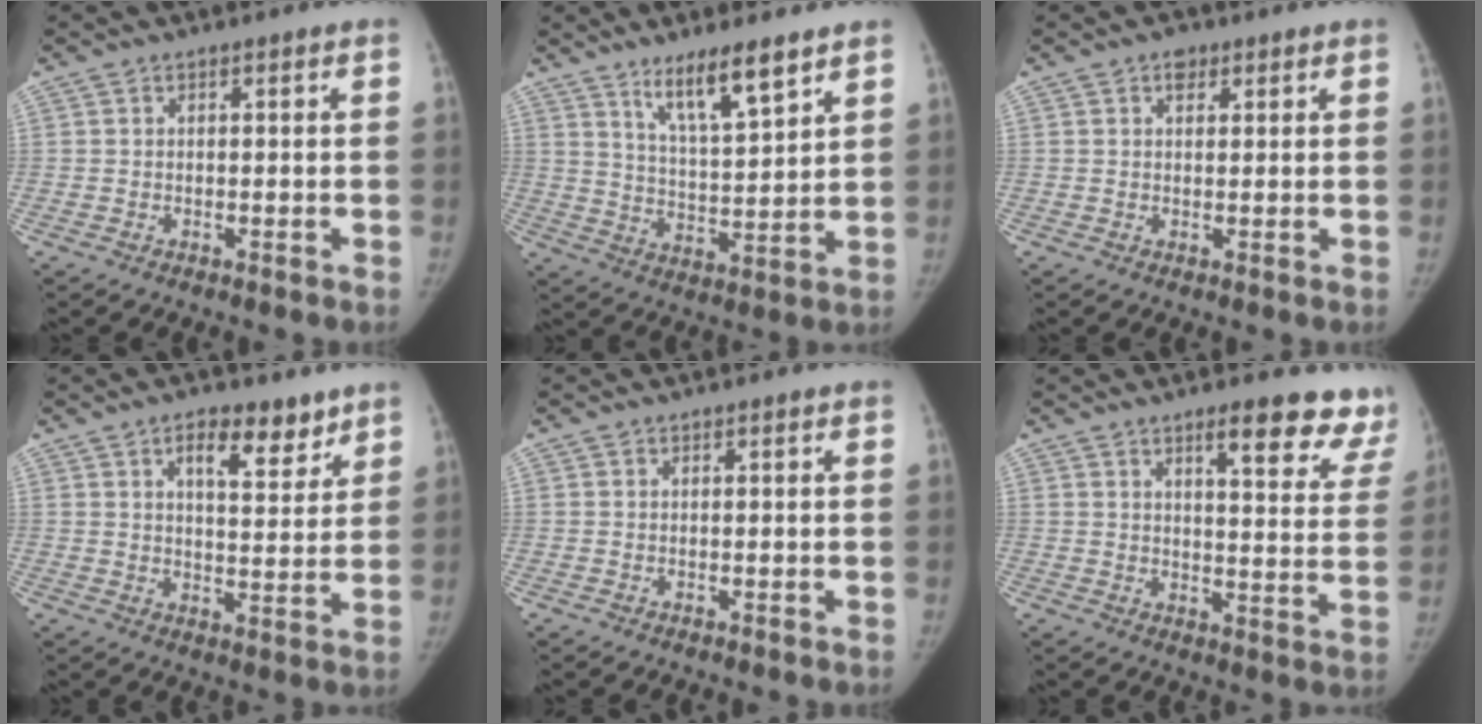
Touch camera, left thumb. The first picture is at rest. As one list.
[{"total": 10.1, "force": [7.0, 1.9, 7.0], "torque": [-0.113, -0.050, 0.130]}, {"total": 2.0, "force": [1.1, 1.5, 0.9], "torque": [0.001, -0.002, 0.013]}, {"total": 8.4, "force": [5.4, 3.7, 5.3], "torque": [-0.052, -0.033, 0.081]}, {"total": 0.0}, {"total": 14.3, "force": [10.8, 3.8, 8.5], "torque": [-0.054, -0.057, 0.121]}]